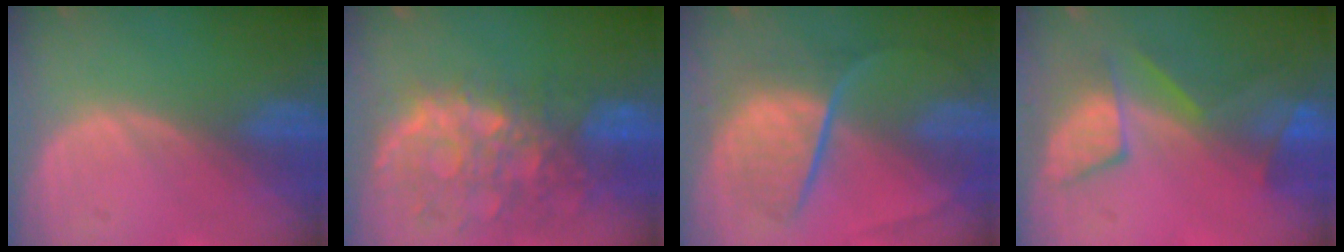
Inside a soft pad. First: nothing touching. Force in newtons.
{"total": 11.2, "press": 9.6, "slide": 5.6}
{"total": 9.2, "press": 7.6, "slide": 5.2}
{"total": 8.1, "press": 7.6, "slide": 2.7}